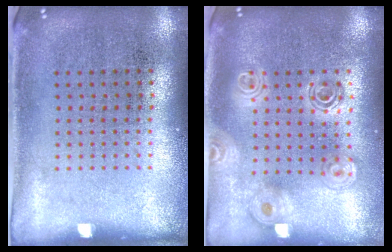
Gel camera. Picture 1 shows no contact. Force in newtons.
{"total": 1.8, "press": 1.6, "slide": 0.9}